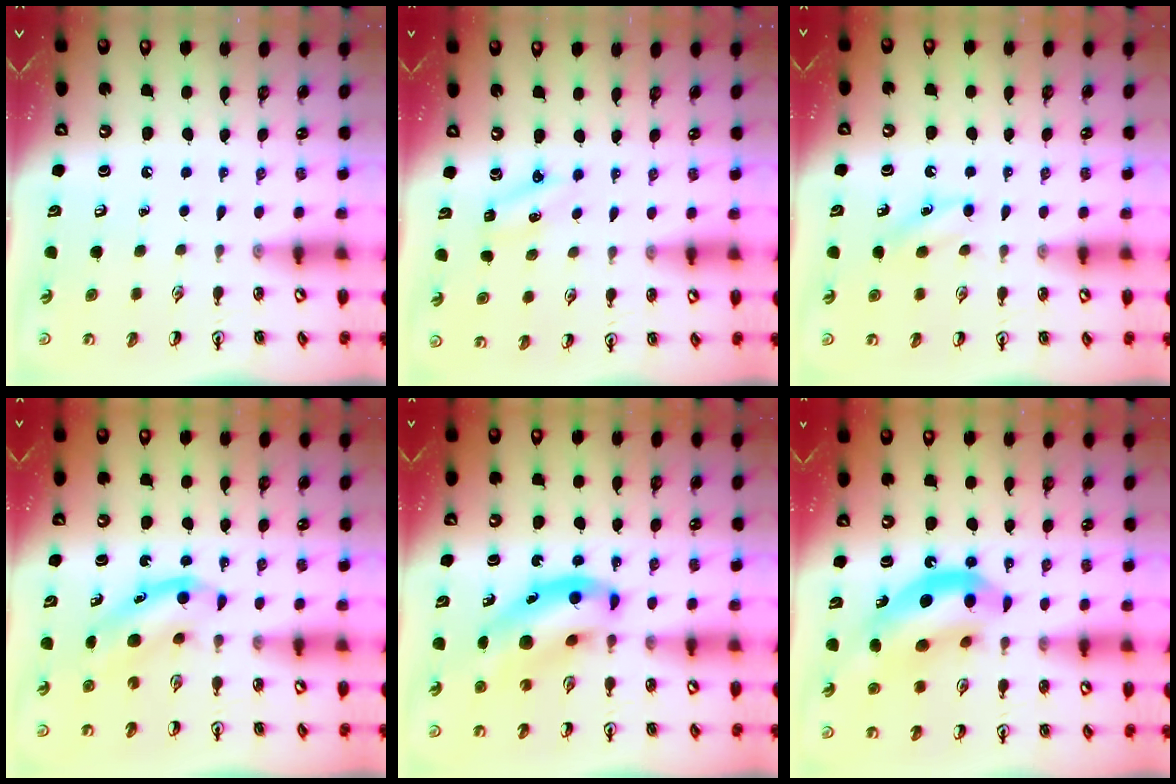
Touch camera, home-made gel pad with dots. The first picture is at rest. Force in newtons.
{"total": 2.5, "press": 2.3, "slide": 0.9}
{"total": 6.7, "press": 6.4, "slide": 2.0}
{"total": 4.3, "press": 4.1, "slide": 1.2}
{"total": 11.5, "press": 11.0, "slide": 3.1}
{"total": 13.1, "press": 12.5, "slide": 4.0}